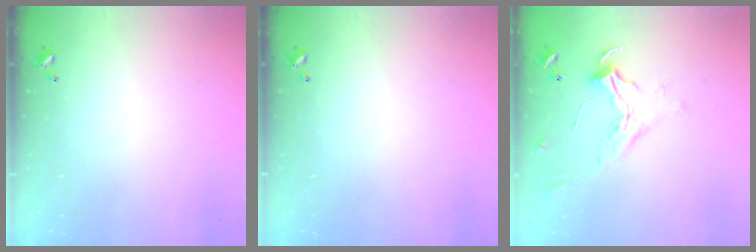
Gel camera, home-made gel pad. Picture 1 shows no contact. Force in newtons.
{"total": 0.0}
{"total": 2.3, "press": 2.2, "slide": 0.6}